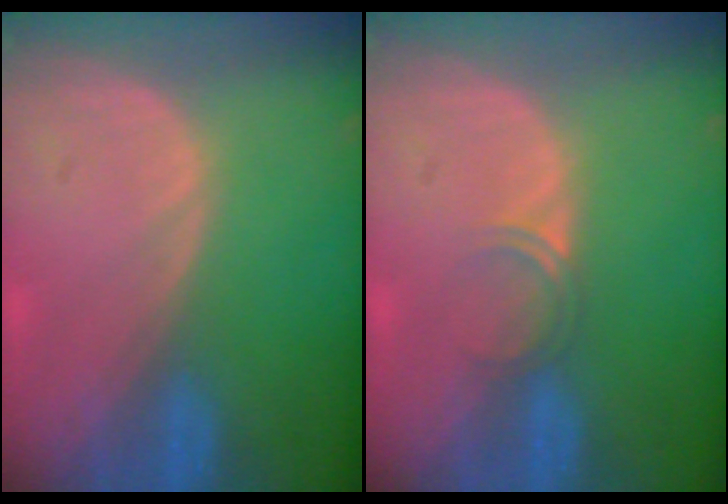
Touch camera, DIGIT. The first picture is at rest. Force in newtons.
{"total": 1.8, "press": 1.5, "slide": 1.1}